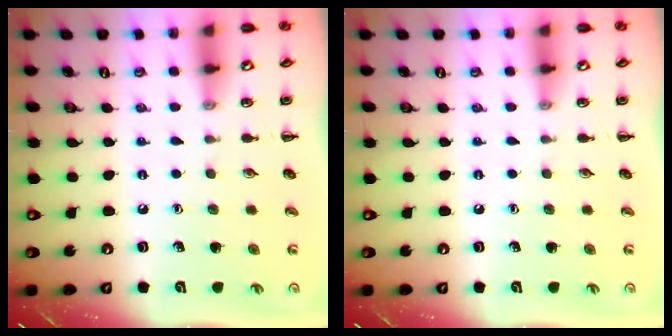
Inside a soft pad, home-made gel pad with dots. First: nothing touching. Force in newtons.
{"total": 0.0}